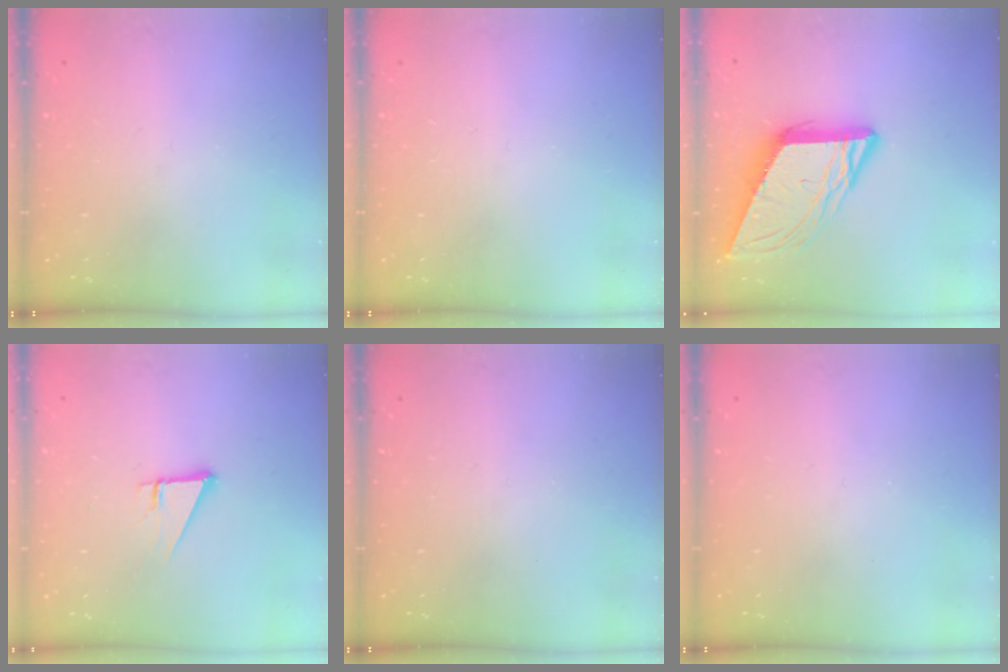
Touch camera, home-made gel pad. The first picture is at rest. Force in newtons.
{"total": 0.0}
{"total": 11.6, "press": 11.2, "slide": 2.9}
{"total": 3.7, "press": 3.7, "slide": 0.2}
{"total": 0.0}
{"total": 0.0}